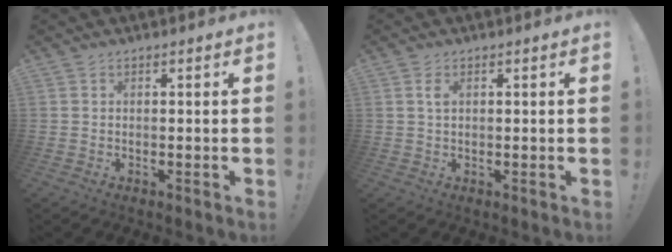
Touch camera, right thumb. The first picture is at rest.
{"total": 2.4, "force": [0.9, 1.3, 1.8], "torque": [-0.031, 0.000, 0.013]}